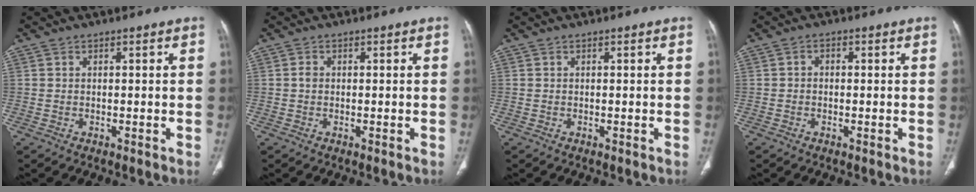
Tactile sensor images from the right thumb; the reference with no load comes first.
{"total": 1.0, "force": [0.0, 0.8, 0.5], "torque": [-0.008, 0.002, -0.003]}
{"total": 0.0}
{"total": 1.2, "force": [-0.1, 1.0, 0.7], "torque": [-0.005, 0.005, -0.006]}